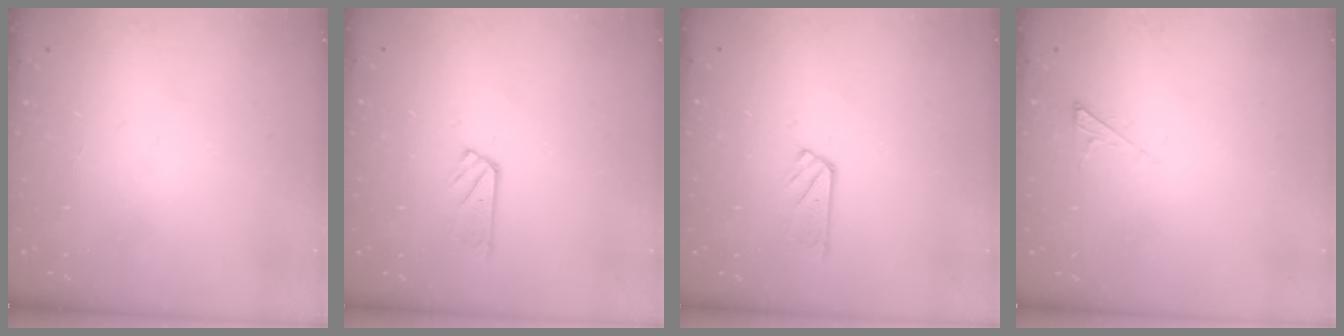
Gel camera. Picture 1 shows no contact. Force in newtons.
{"total": 4.2, "press": 4.2, "slide": 0.4}
{"total": 4.2, "press": 4.2, "slide": 0.4}
{"total": 2.5, "press": 2.4, "slide": 0.3}